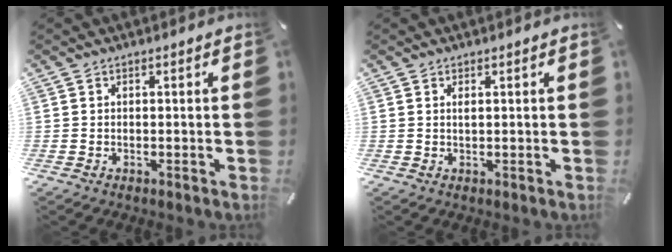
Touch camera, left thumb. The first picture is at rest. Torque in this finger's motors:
{"motor_torque": [-0.12, -0.01, 0.04, -0.19, 0.00]}